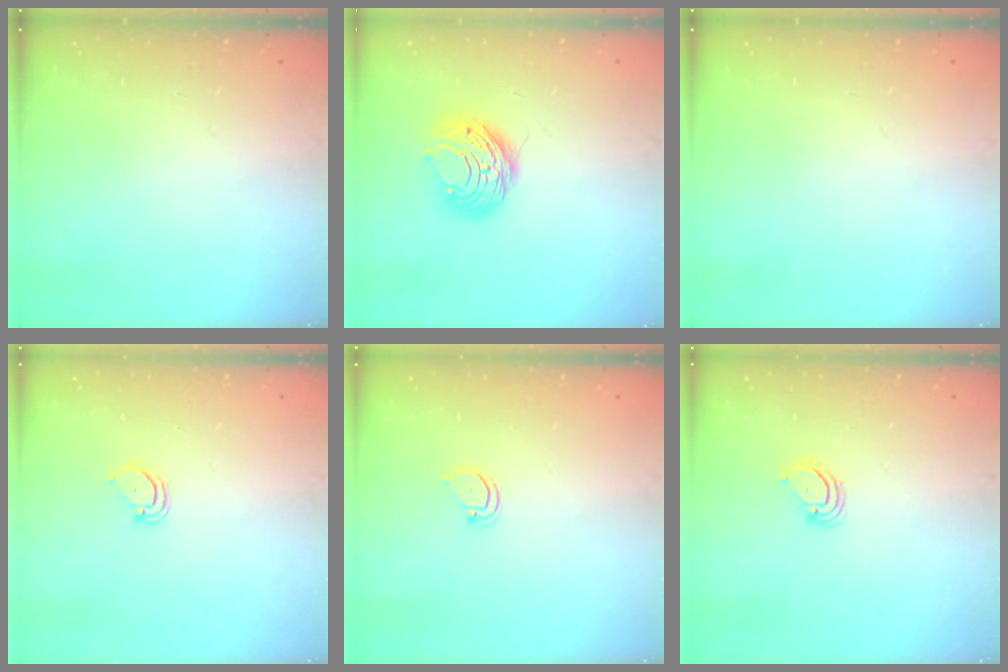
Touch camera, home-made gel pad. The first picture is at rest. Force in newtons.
{"total": 9.1, "press": 9.1, "slide": 0.5}
{"total": 0.0}
{"total": 2.6, "press": 2.6, "slide": 0.2}
{"total": 3.0, "press": 3.0, "slide": 0.3}
{"total": 3.2, "press": 3.2, "slide": 0.2}